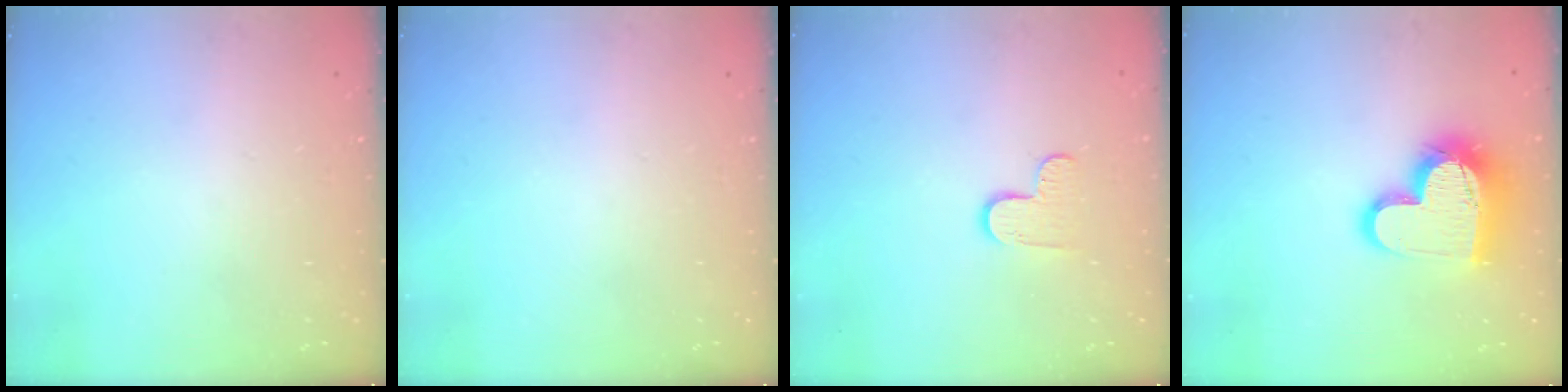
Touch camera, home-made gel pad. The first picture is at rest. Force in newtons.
{"total": 0.0}
{"total": 5.7, "press": 5.7, "slide": 0.5}
{"total": 18.9, "press": 18.9, "slide": 1.4}